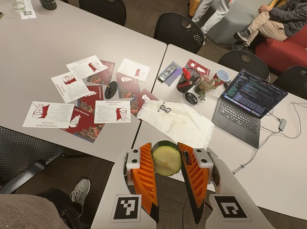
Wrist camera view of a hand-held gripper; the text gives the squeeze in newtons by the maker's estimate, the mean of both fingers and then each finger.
{"total": 12.0, "left": 11.8, "right": 12.2}